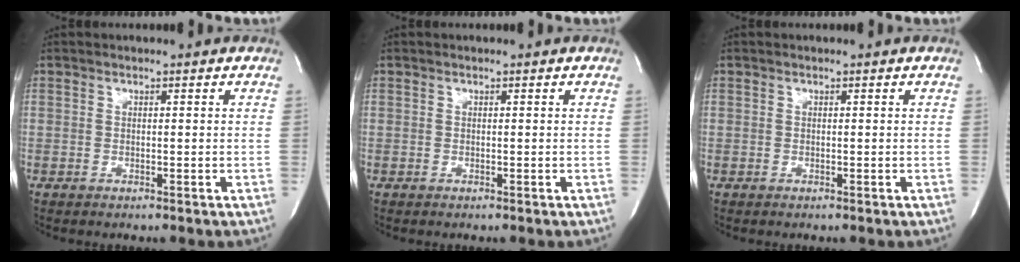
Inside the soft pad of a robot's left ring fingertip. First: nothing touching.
{"total": 0.0}
{"total": 0.0}